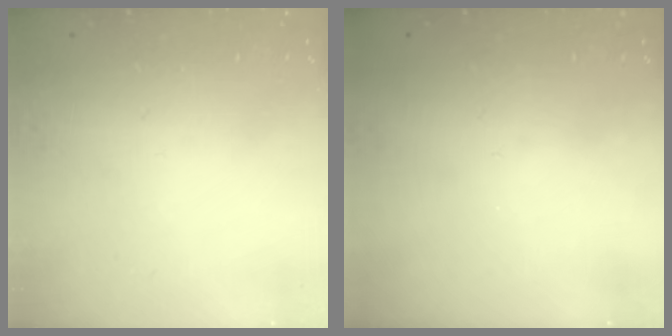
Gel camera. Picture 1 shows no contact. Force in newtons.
{"total": 0.0}